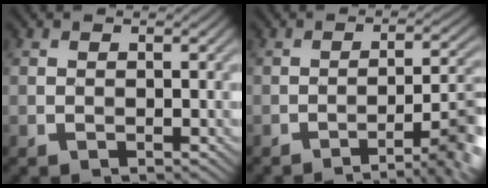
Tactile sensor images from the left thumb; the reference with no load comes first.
{"total": 7.4, "force": [-4.2, 1.3, 6.0], "torque": [-0.080, 0.008, -0.062]}